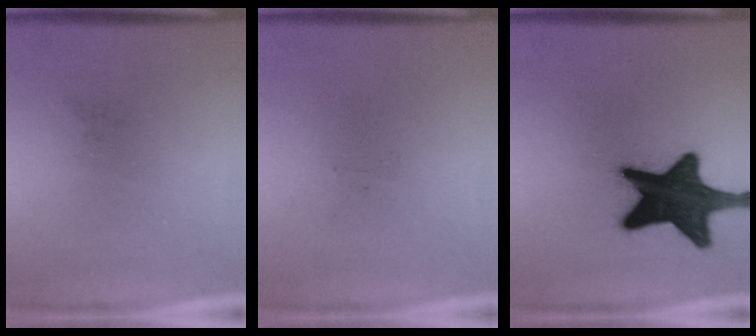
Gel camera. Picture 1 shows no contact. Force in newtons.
{"total": 0.0}
{"total": 19.0}